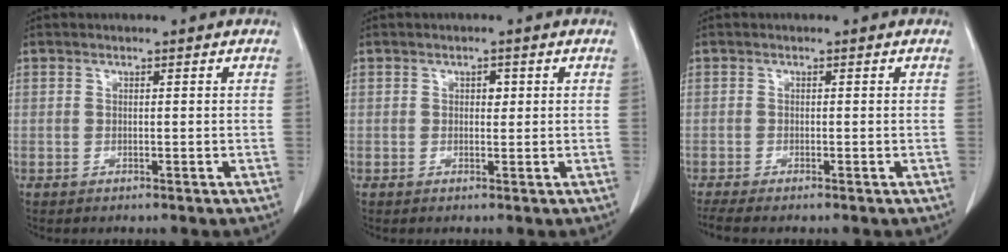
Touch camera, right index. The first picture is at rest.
{"total": 1.1, "force": [0.3, 0.7, 0.8], "torque": [-0.008, 0.001, 0.003]}
{"total": 3.3, "force": [-2.8, 0.1, 1.7], "torque": [-0.029, -0.009, -0.046]}